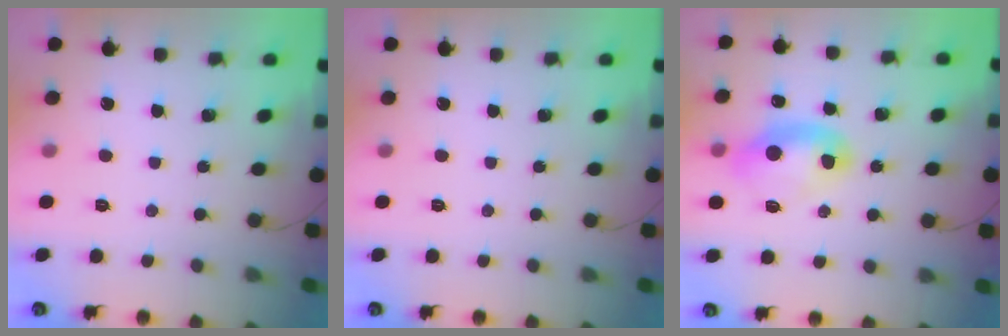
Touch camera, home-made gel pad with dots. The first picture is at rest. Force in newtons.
{"total": 0.0}
{"total": 9.9, "press": 9.8, "slide": 1.0}